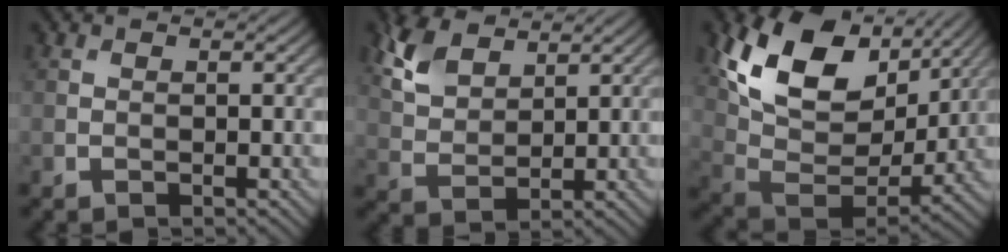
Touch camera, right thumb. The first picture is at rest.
{"total": 6.9, "force": [4.5, 3.6, 3.9], "torque": [-0.105, 0.004, 0.097]}
{"total": 15.5, "force": [7.1, 9.5, 10.0], "torque": [-0.207, -0.002, 0.139]}